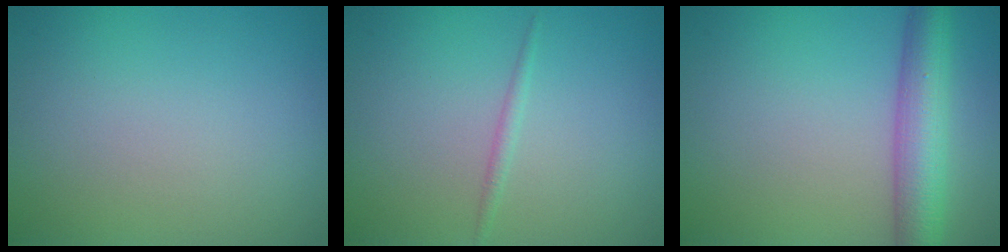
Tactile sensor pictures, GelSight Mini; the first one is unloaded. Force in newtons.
{"total": 0.8, "press": 0.8, "slide": 0.0}
{"total": 5.8, "press": 5.8, "slide": 0.1}